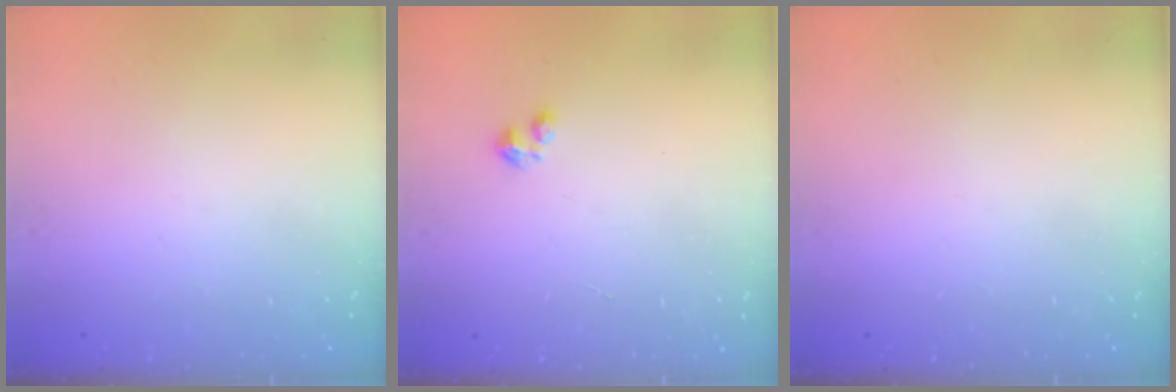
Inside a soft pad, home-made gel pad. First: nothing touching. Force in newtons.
{"total": 1.8, "press": 1.8, "slide": 0.4}
{"total": 0.0}